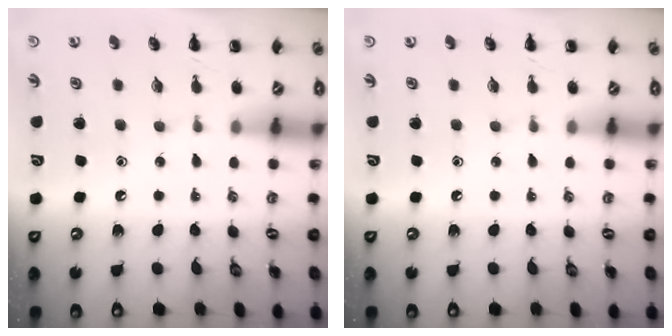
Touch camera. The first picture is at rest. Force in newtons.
{"total": 0.0}